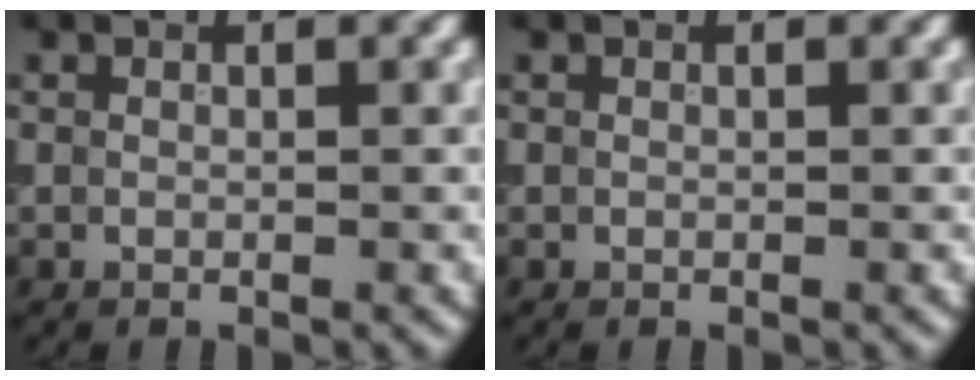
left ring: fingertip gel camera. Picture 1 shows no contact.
{"total": 0.0}